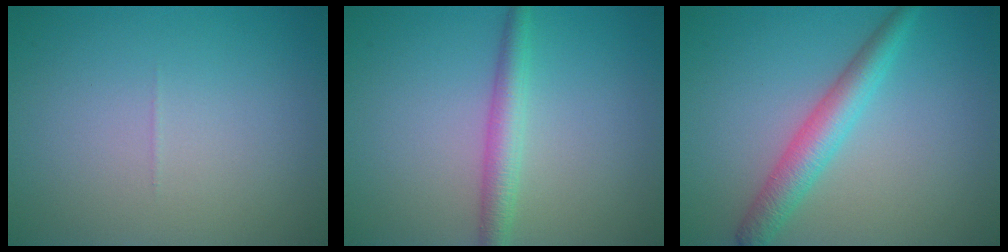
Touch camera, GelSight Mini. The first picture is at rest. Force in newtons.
{"total": 2.7, "press": 2.7, "slide": 0.1}
{"total": 3.7, "press": 3.7, "slide": 0.1}